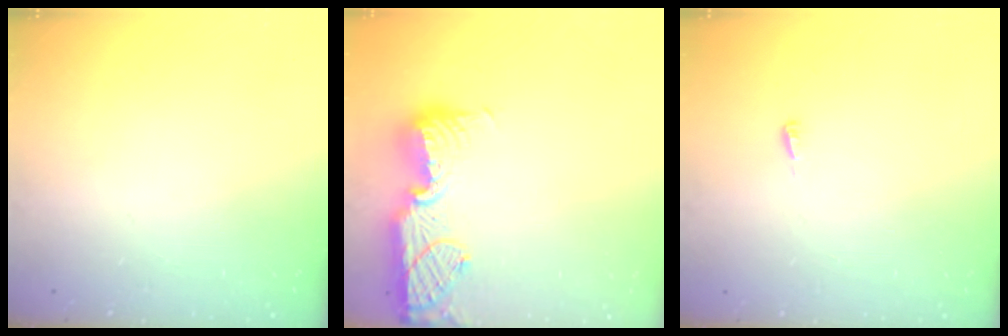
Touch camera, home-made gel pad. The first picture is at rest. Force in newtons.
{"total": 13.9, "press": 13.8, "slide": 1.2}
{"total": 4.4, "press": 4.4, "slide": 0.5}